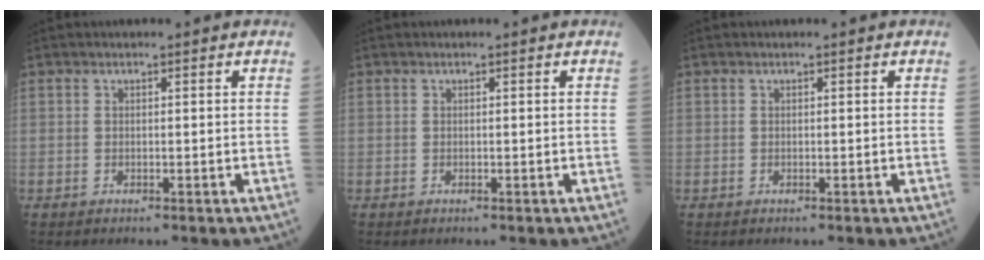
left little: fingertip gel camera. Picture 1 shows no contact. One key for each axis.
{"total": 0.0}
{"total": 0.0}